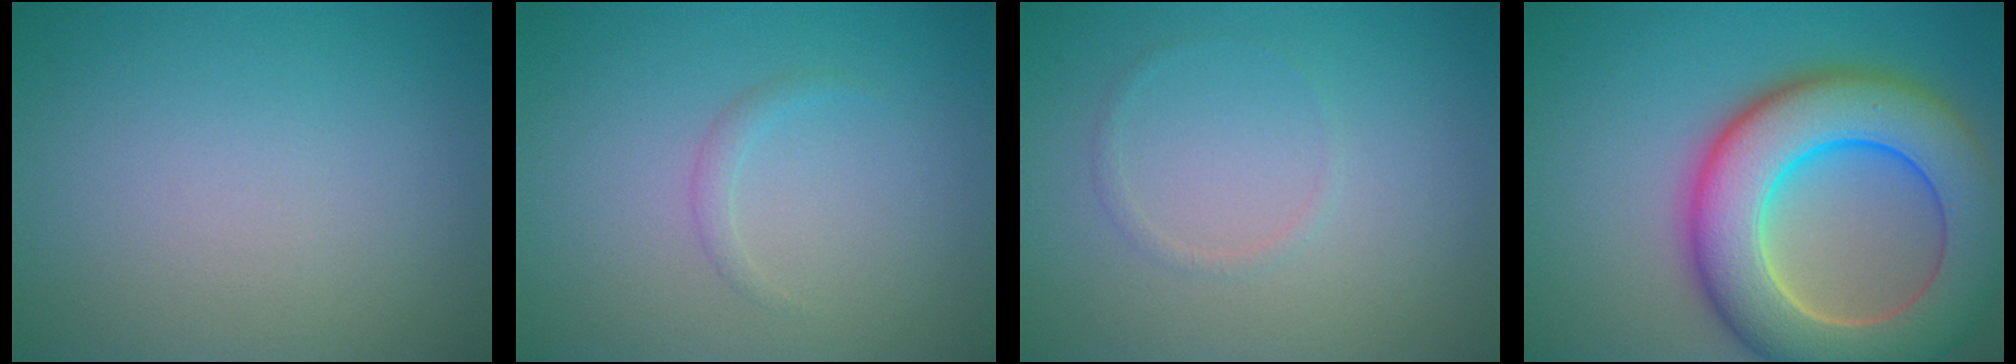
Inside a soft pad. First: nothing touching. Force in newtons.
{"total": 0.9, "press": 0.9, "slide": 0.0}
{"total": 0.7, "press": 0.7, "slide": 0.0}
{"total": 11.9, "press": 11.9, "slide": 0.9}